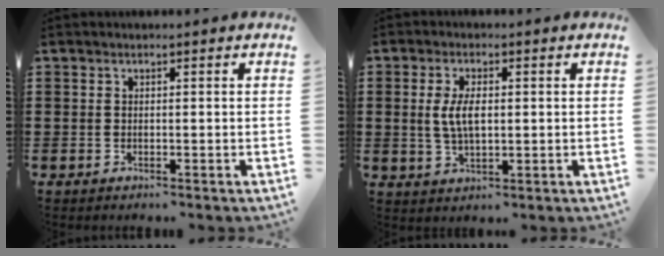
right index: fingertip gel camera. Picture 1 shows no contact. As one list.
[{"total": 5.0, "force": [0.4, 2.3, 4.5], "torque": [-0.098, 0.004, 0.002]}]